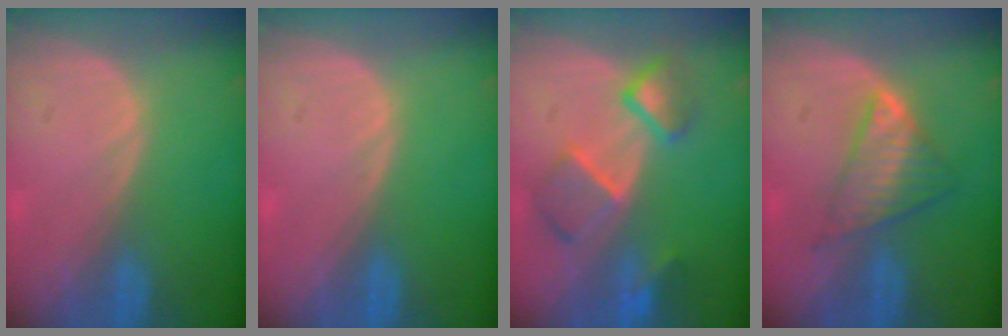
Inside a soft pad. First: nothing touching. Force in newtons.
{"total": 0.0}
{"total": 7.3, "press": 6.8, "slide": 2.4}
{"total": 5.8, "press": 5.6, "slide": 1.6}